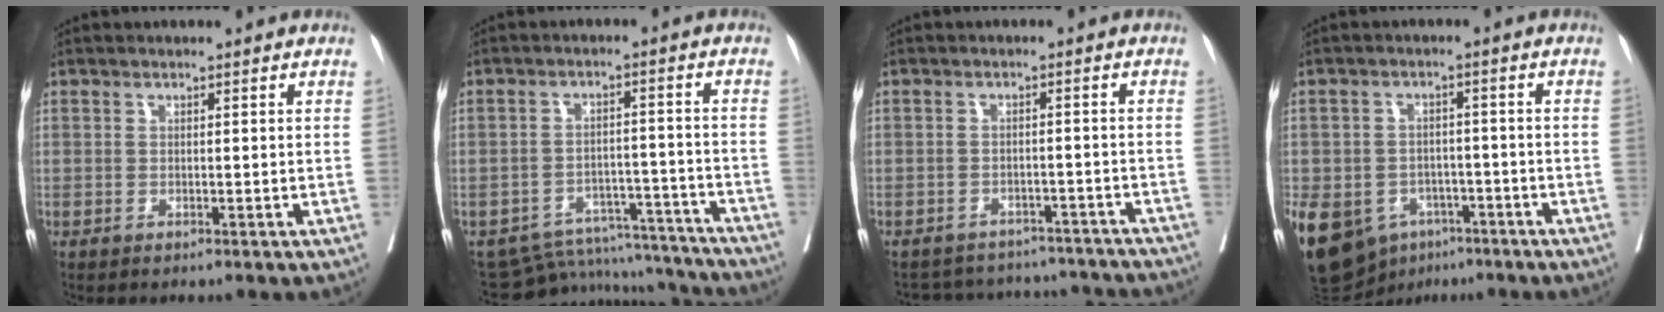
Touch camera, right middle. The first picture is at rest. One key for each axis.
{"total": 14.1, "fx": -13.7, "fy": 3.0, "fz": 0.8, "tx": -0.015, "ty": 0.031, "tz": -0.181}
{"total": 14.1, "fx": -13.1, "fy": 4.6, "fz": 2.4, "tx": -0.033, "ty": 0.020, "tz": -0.145}
{"total": 19.3, "fx": -9.5, "fy": 14.1, "fz": 9.2, "tx": -0.250, "ty": -0.008, "tz": -0.134}